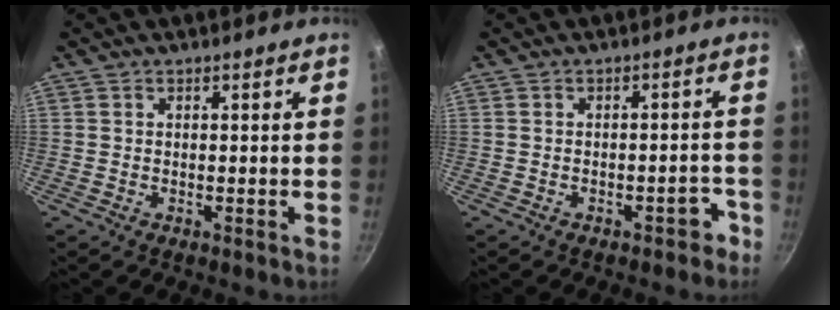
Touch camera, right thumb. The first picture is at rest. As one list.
[{"total": 3.5, "force": [-2.3, 1.7, 2.0], "torque": [-0.006, 0.036, -0.015]}]